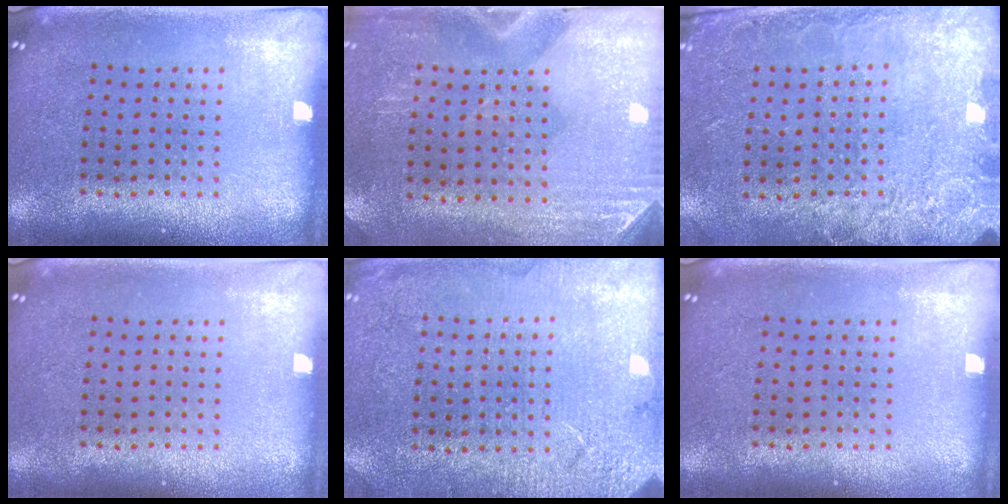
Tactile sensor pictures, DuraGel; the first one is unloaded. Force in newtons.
{"total": 2.9, "press": 2.5, "slide": 1.4}
{"total": 2.6, "press": 2.0, "slide": 1.7}
{"total": 0.0}
{"total": 2.5, "press": 2.5, "slide": 0.2}
{"total": 0.0}